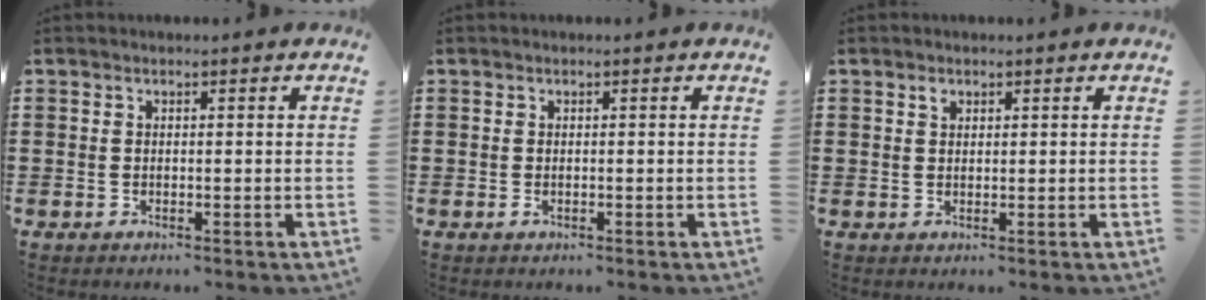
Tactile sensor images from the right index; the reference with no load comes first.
{"total": 0.5, "force": [-0.2, 0.3, 0.4], "torque": [-0.008, -0.003, -0.004]}
{"total": 0.9, "force": [0.5, 0.6, 0.4], "torque": [-0.010, 0.002, 0.010]}